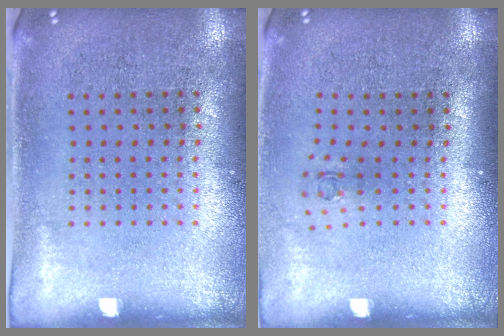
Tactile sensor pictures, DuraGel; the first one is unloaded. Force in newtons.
{"total": 0.7, "press": 0.3, "slide": 0.7}